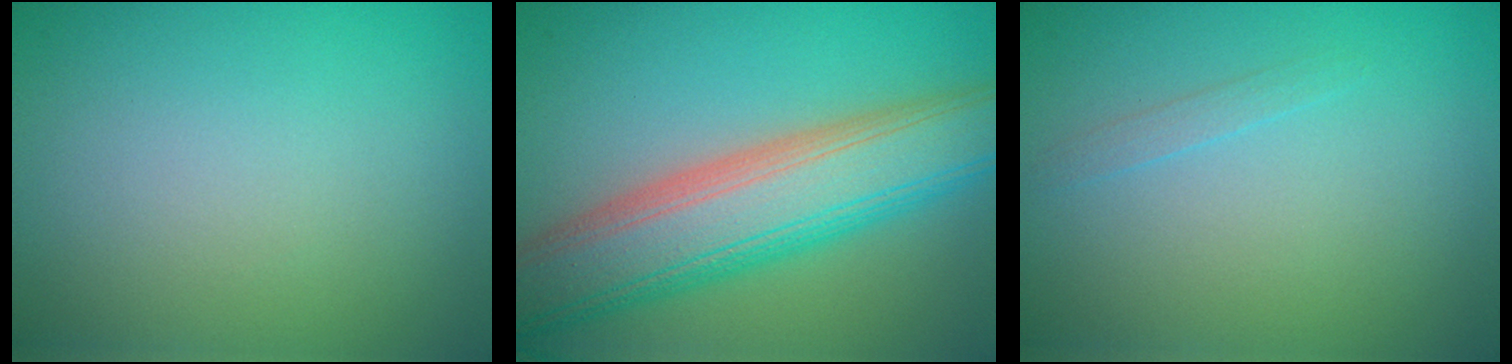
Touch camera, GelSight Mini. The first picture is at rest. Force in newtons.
{"total": 9.9, "press": 9.9, "slide": 0.4}
{"total": 0.7, "press": 0.7, "slide": 0.1}